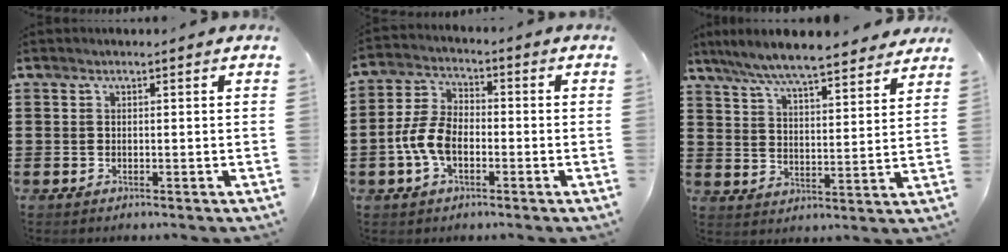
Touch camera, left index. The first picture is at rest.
{"total": 6.7, "force": [-2.1, 4.0, 5.0], "torque": [-0.129, 0.001, -0.049]}
{"total": 7.0, "force": [6.5, 0.4, 2.7], "torque": [-0.079, -0.032, 0.113]}